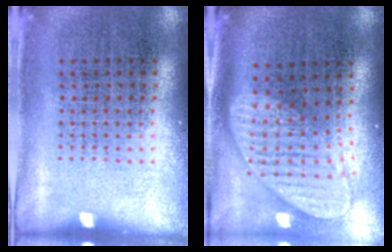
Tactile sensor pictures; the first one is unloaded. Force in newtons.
{"total": 2.0, "press": 1.6, "slide": 1.2}